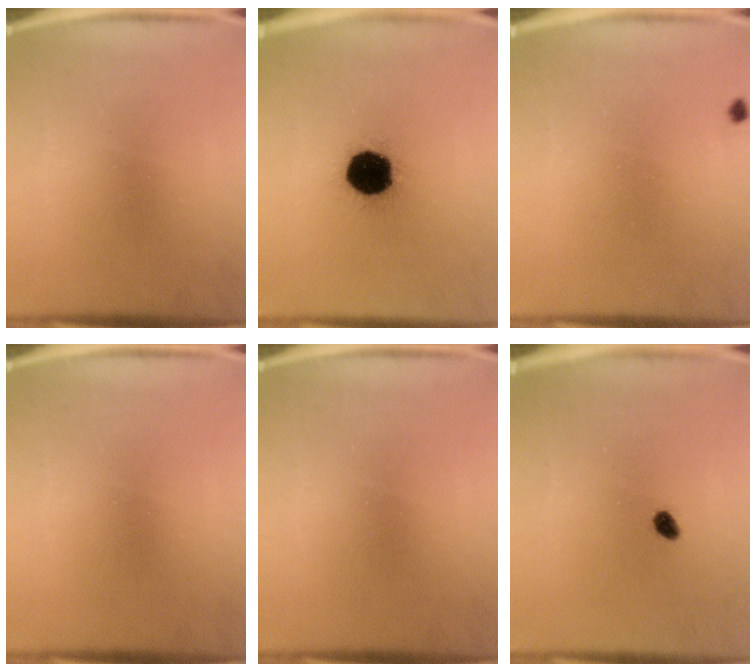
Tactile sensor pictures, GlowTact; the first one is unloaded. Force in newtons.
{"total": 18.2}
{"total": 0.7}
{"total": 0.0}
{"total": 0.0}
{"total": 2.0}